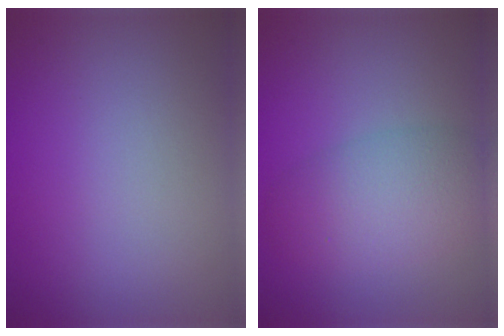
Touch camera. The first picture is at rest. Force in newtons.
{"total": 6.4, "press": 6.4, "slide": 0.1}